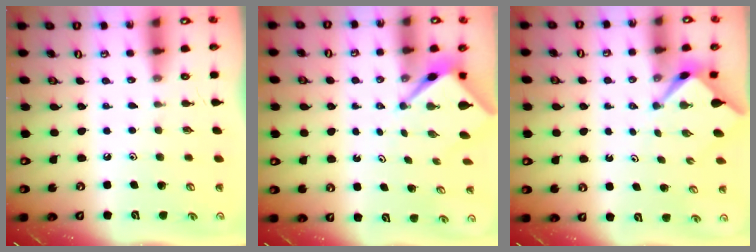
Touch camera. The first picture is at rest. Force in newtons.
{"total": 3.0, "press": 3.0, "slide": 0.2}
{"total": 2.3, "press": 2.3, "slide": 0.3}